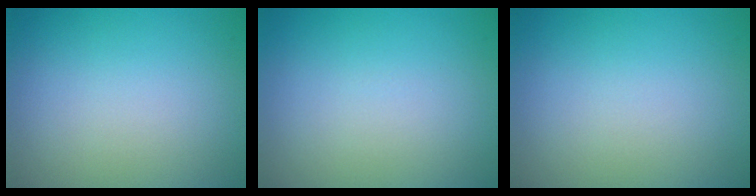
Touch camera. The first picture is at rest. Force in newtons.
{"total": 0.0}
{"total": 0.0}